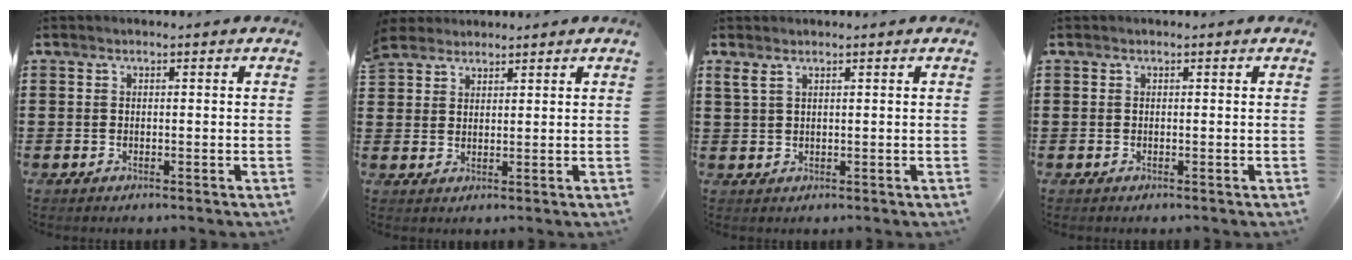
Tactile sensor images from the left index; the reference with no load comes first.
{"total": 3.1, "force": [2.9, 1.1, -0.3], "torque": [-0.006, 0.001, 0.057]}
{"total": 1.9, "force": [1.3, 0.6, 1.3], "torque": [-0.031, 0.003, 0.023]}
{"total": 0.0}